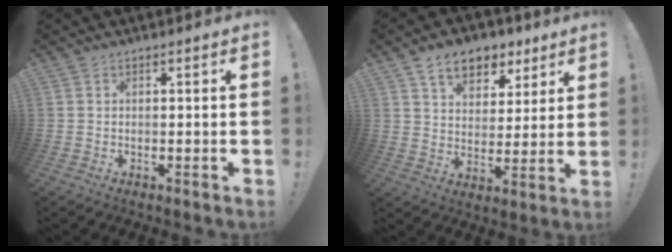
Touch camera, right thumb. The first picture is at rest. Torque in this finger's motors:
{"motor_torque": [-0.54, 1.32, 0.67, 0.57, 0.00]}